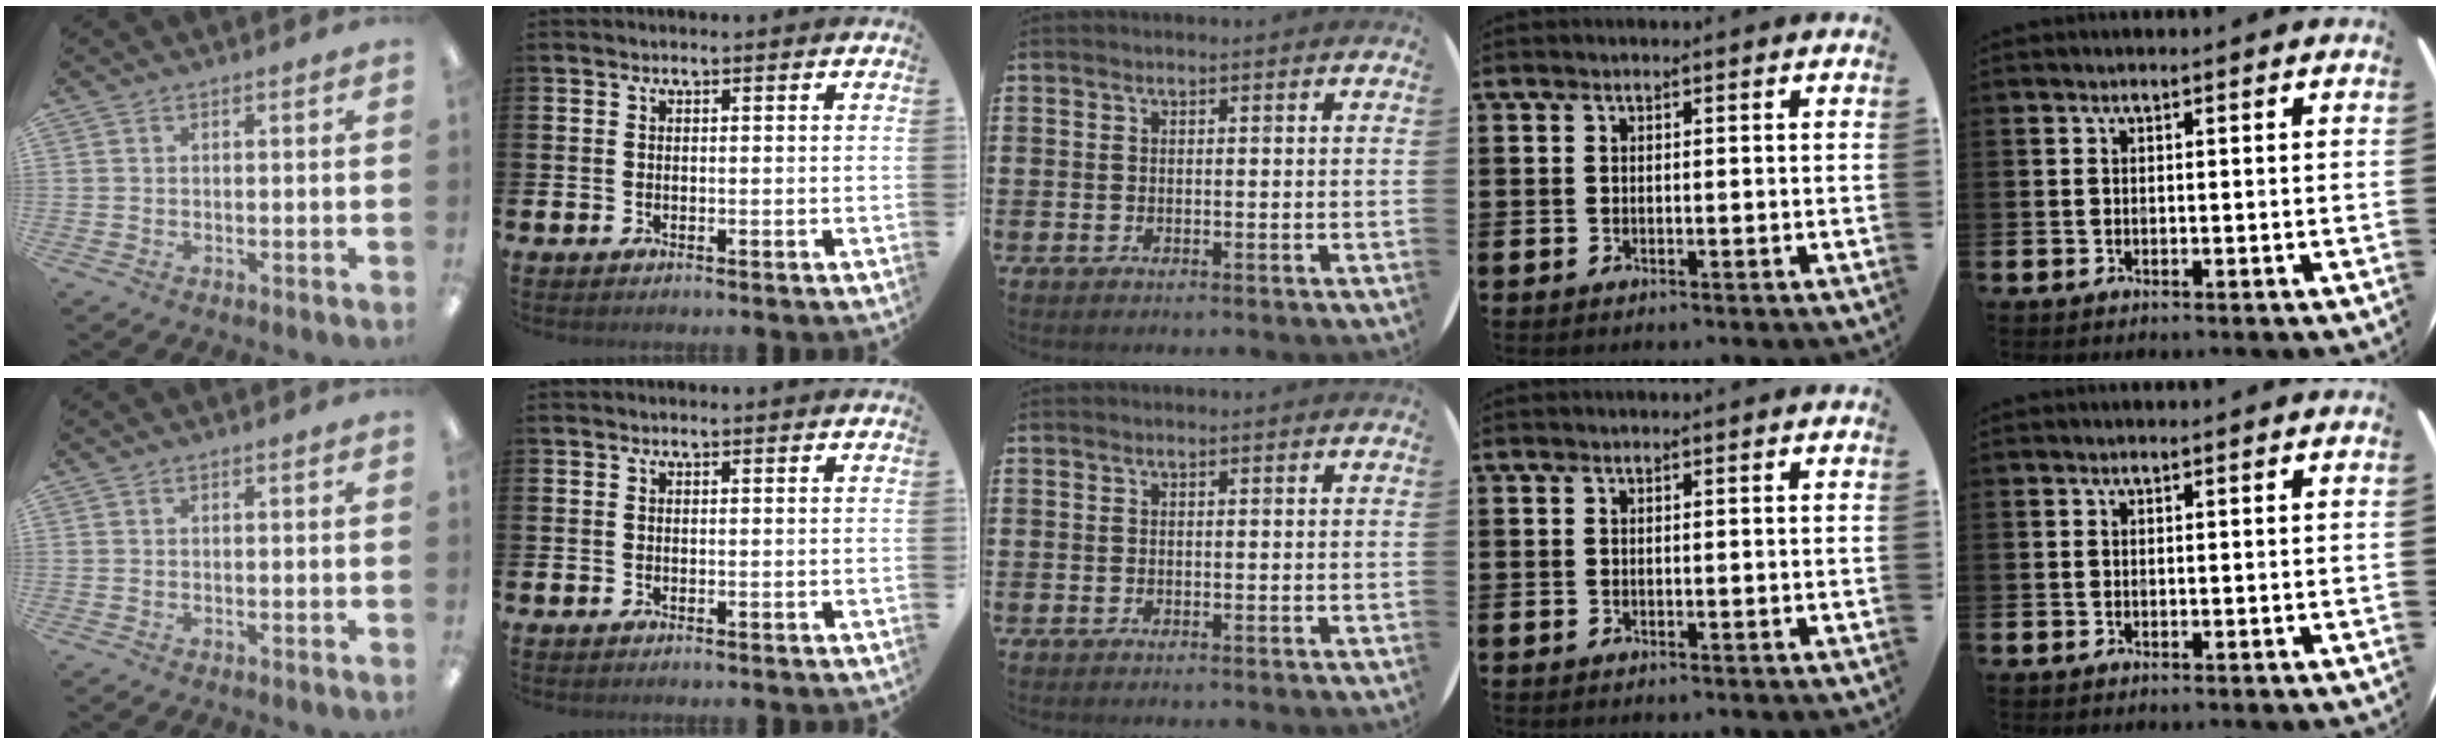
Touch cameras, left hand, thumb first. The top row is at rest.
{}